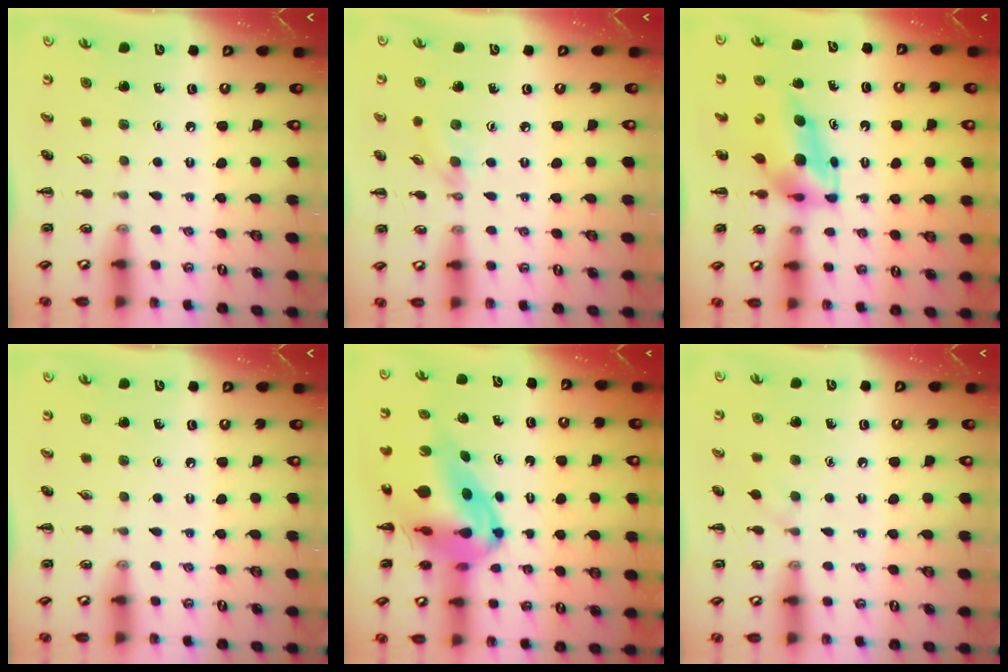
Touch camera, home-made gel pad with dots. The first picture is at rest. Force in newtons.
{"total": 3.2, "press": 2.9, "slide": 1.3}
{"total": 5.4, "press": 5.3, "slide": 0.9}
{"total": 0.0}
{"total": 15.3, "press": 14.6, "slide": 4.7}
{"total": 4.1, "press": 3.8, "slide": 1.6}